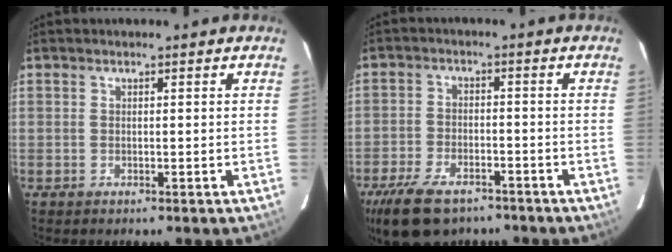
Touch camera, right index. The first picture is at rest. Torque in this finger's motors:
{"motor_torque": [1.05, -1.10, 0.51, 0.11]}